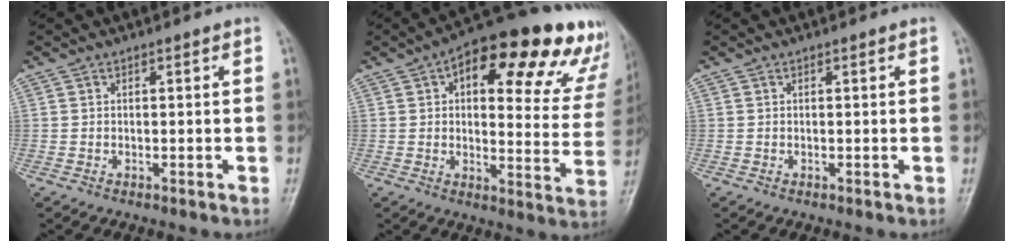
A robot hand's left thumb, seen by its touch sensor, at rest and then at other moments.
{"total": 25.0, "force": [14.2, 10.5, 17.7], "torque": [-0.189, -0.014, 0.169]}
{"total": 0.0}